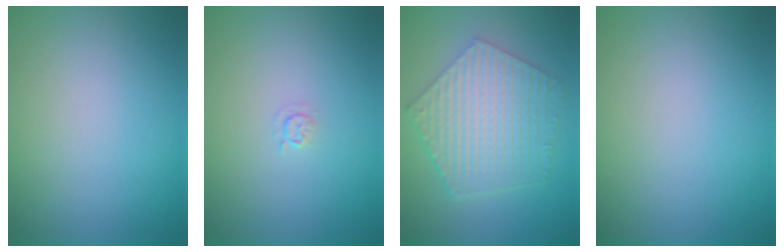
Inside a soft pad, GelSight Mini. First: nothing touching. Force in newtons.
{"total": 0.7, "press": 0.3, "slide": 0.6}
{"total": 6.5, "press": 4.9, "slide": 4.3}
{"total": 0.0}